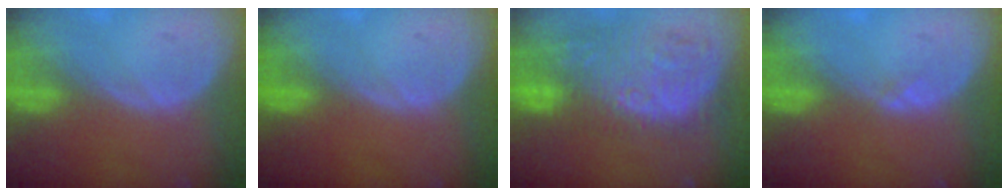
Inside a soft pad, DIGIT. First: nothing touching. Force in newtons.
{"total": 0.0}
{"total": 12.1, "press": 11.3, "slide": 4.3}
{"total": 0.8, "press": 0.5, "slide": 0.6}